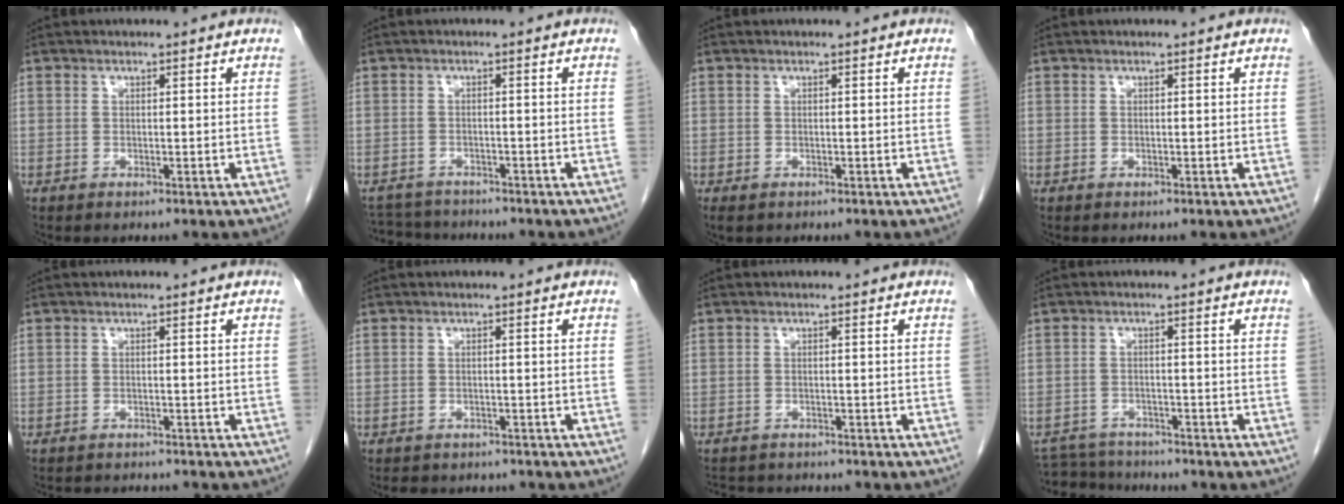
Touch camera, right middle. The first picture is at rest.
{"total": 5.7, "force": [-5.6, 1.3, 0.5], "torque": [-0.008, -0.002, -0.088]}
{"total": 1.4, "force": [-0.9, 0.9, 0.6], "torque": [-0.011, -0.001, -0.009]}
{"total": 0.0}
{"total": 5.9, "force": [-5.6, 1.3, 1.4], "torque": [-0.016, -0.003, -0.072]}
{"total": 6.1, "force": [-5.3, 2.6, 1.4], "torque": [-0.020, 0.004, -0.062]}
{"total": 7.0, "force": [-6.5, 2.1, 1.9], "torque": [-0.029, -0.002, -0.087]}
{"total": 6.4, "force": [-6.2, 1.4, 0.4], "torque": [-0.007, -0.002, -0.103]}